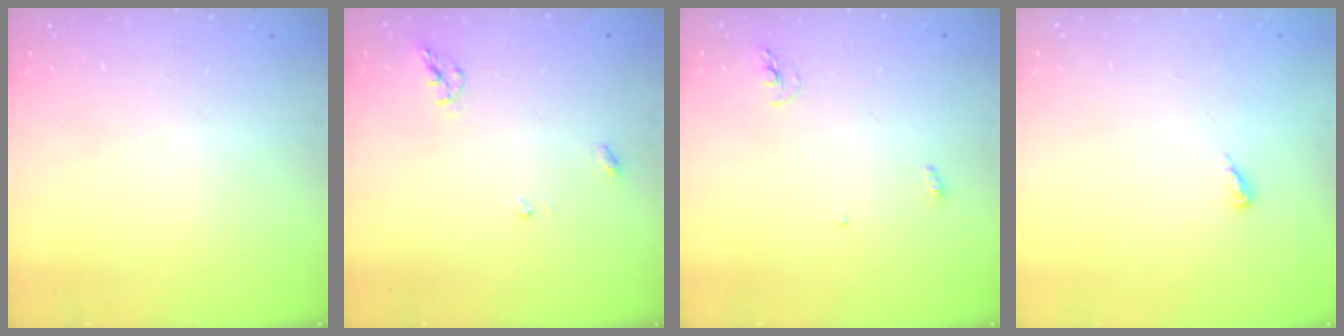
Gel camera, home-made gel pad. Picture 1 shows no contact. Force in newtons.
{"total": 5.9, "press": 5.9, "slide": 0.6}
{"total": 4.5, "press": 4.2, "slide": 1.5}
{"total": 2.8, "press": 2.8, "slide": 0.2}